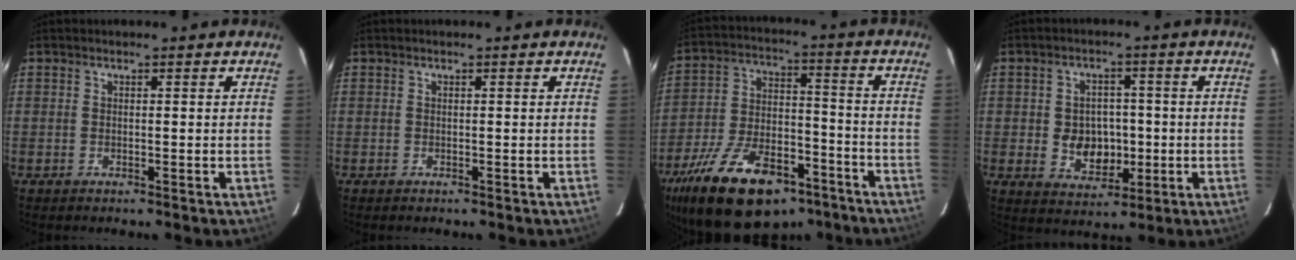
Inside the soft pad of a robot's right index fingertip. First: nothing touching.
{"total": 0.0}
{"total": 26.1, "force": [-17.2, 12.0, 15.5], "torque": [-0.294, -0.009, -0.261]}
{"total": 7.6, "force": [-1.0, 6.2, 4.4], "torque": [-0.090, 0.004, 0.000]}